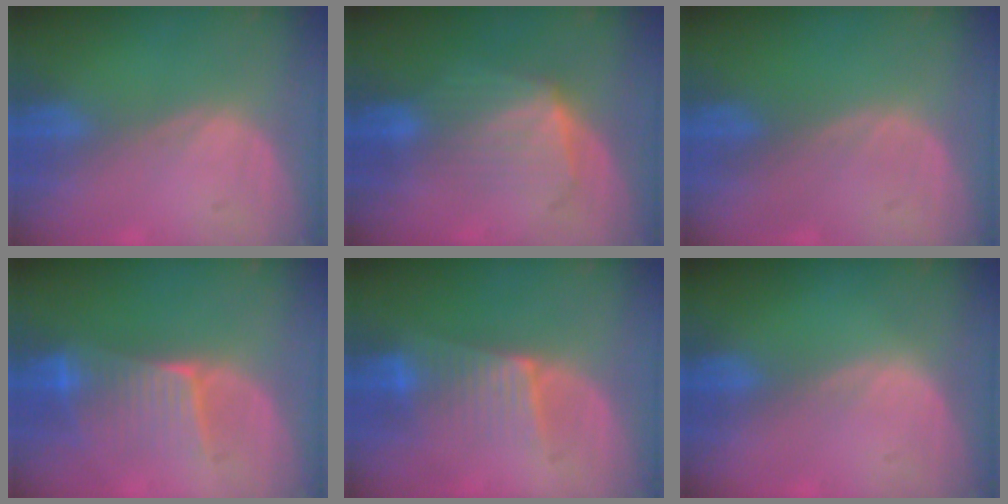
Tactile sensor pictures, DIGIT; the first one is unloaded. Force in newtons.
{"total": 7.1, "press": 6.5, "slide": 2.9}
{"total": 0.0}
{"total": 6.5, "press": 6.4, "slide": 1.5}
{"total": 6.7, "press": 5.9, "slide": 3.1}
{"total": 0.5, "press": 0.3, "slide": 0.4}